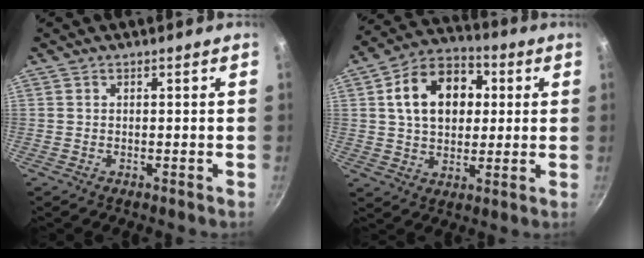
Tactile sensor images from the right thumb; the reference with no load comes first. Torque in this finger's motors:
{"motor_torque": [-0.61, 1.32, 0.20, 0.27, 0.16]}